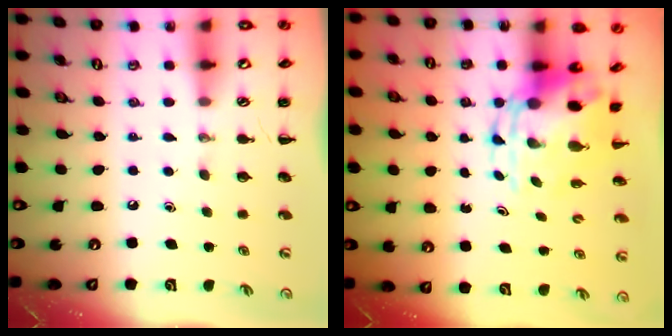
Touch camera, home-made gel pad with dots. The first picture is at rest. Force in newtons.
{"total": 7.0, "press": 6.8, "slide": 1.6}